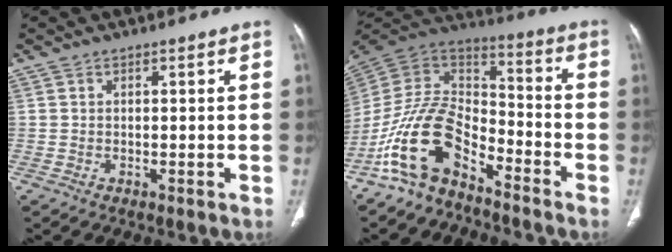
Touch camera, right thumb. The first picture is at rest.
{"total": 15.3, "force": [-9.7, 7.7, 9.0], "torque": [-0.151, 0.090, -0.194]}